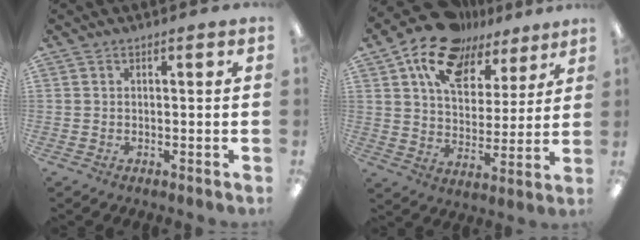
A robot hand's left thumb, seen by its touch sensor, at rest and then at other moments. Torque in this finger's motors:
{"motor_torque": [0.29, 0.33, 1.38, -1.39, 0.09]}